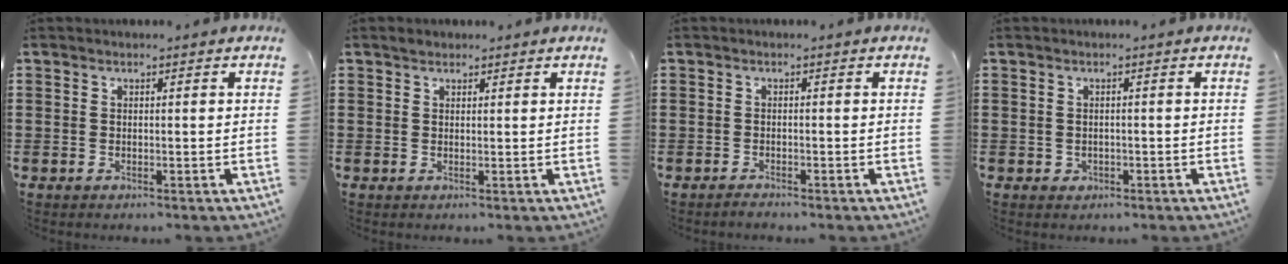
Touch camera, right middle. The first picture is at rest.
{"total": 1.0, "force": [0.8, 0.6, 0.1], "torque": [0.005, 0.000, 0.013]}
{"total": 0.9, "force": [-0.9, 0.1, 0.1], "torque": [-0.003, 0.000, -0.018]}
{"total": 0.8, "force": [-0.2, 0.7, 0.3], "torque": [-0.009, 0.004, -0.006]}